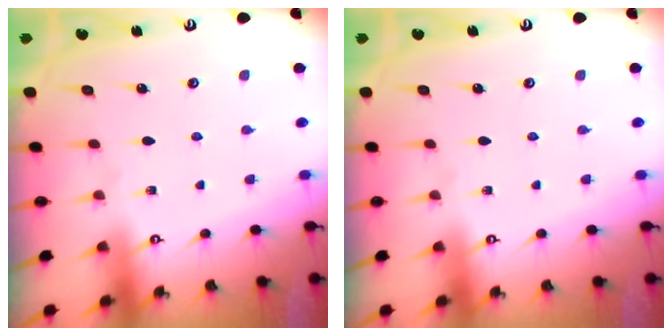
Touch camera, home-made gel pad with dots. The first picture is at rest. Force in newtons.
{"total": 0.0}